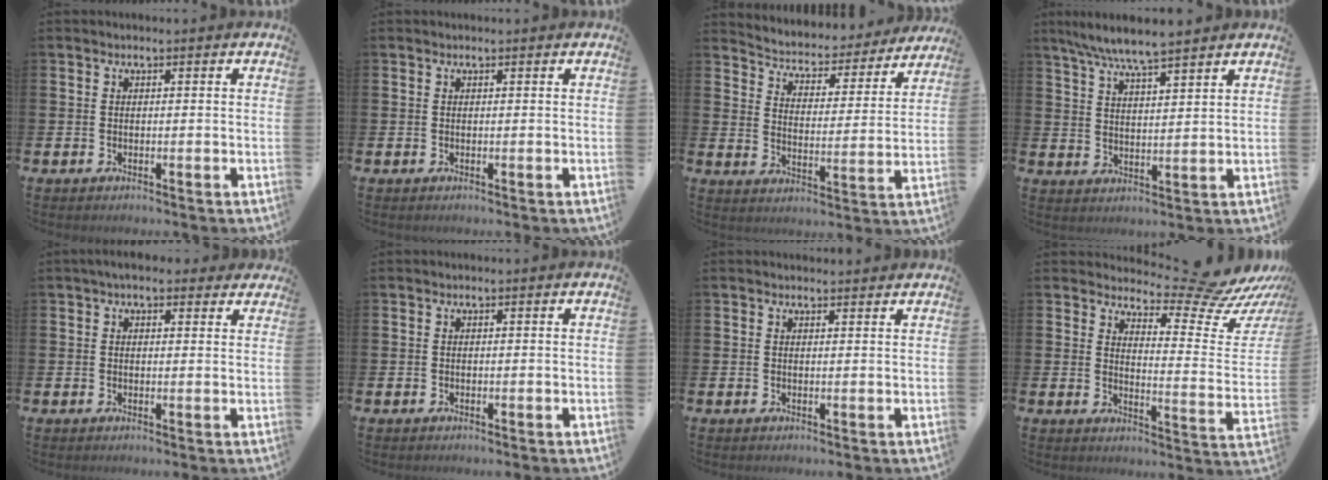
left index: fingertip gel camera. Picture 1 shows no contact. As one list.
[{"total": 0.0}, {"total": 4.3, "force": [4.0, 1.4, 0.6], "torque": [-0.041, -0.035, 0.061]}, {"total": 6.8, "force": [6.4, 0.3, 2.4], "torque": [-0.071, -0.023, 0.115]}, {"total": 3.4, "force": [2.8, 1.4, 1.3], "torque": [-0.024, -0.004, 0.048]}, {"total": 0.0}, {"total": 1.1, "force": [1.1, 0.2, 0.0], "torque": [0.016, -0.007, 0.017]}, {"total": 9.2, "force": [8.4, 2.0, 3.2], "torque": [-0.046, -0.081, 0.140]}]